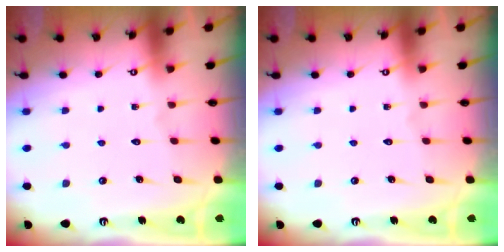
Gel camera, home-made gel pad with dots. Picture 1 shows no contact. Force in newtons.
{"total": 0.0}